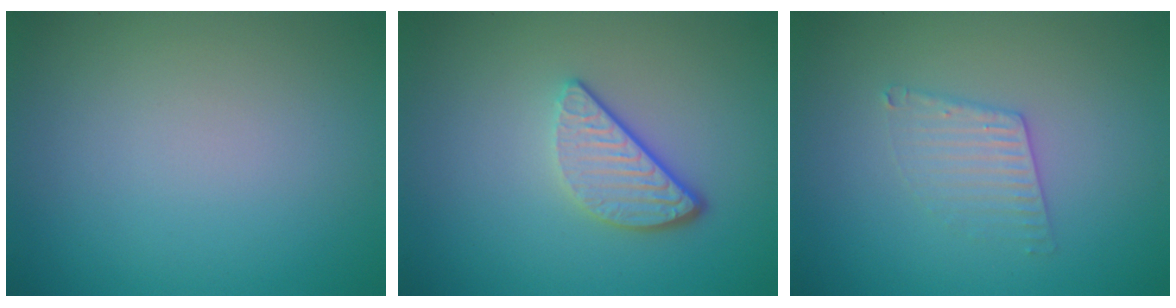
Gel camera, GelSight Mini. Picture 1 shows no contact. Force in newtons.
{"total": 3.3, "press": 2.6, "slide": 2.0}
{"total": 2.1, "press": 2.1, "slide": 0.3}